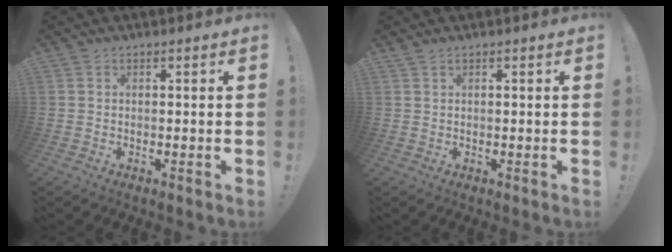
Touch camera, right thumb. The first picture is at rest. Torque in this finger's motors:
{"motor_torque": [-0.03, 0.94, 0.51, -0.02, 0.01]}